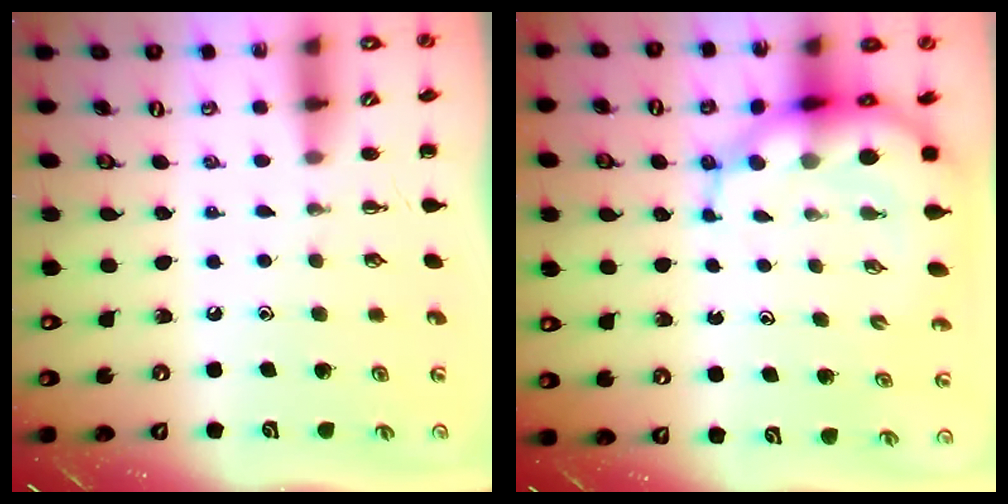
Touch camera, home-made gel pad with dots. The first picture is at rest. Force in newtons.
{"total": 10.1, "press": 9.7, "slide": 2.9}